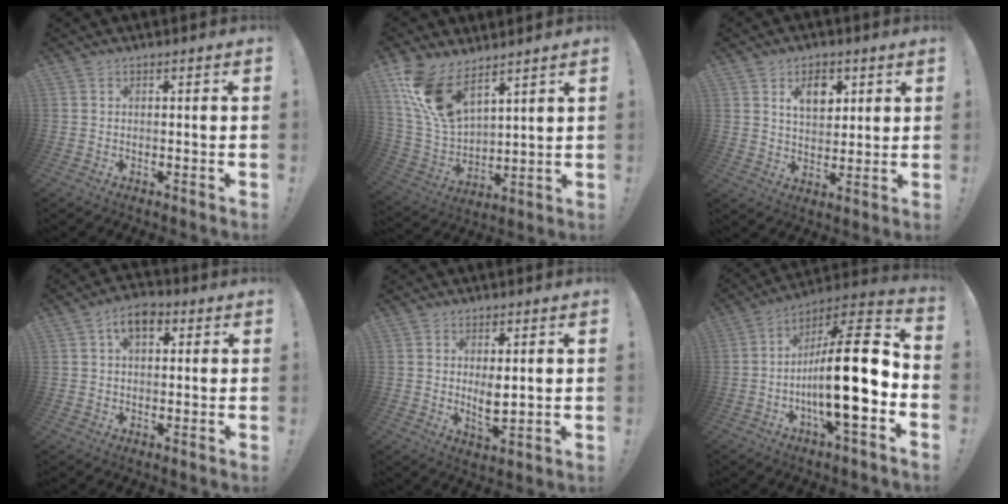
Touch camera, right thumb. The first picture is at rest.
{"total": 15.5, "force": [10.2, 7.6, 8.8], "torque": [-0.185, -0.063, 0.198]}
{"total": 8.9, "force": [4.4, 6.0, 4.8], "torque": [-0.072, -0.015, 0.078]}
{"total": 6.8, "force": [2.6, 4.3, 4.6], "torque": [-0.066, 0.003, 0.044]}
{"total": 5.3, "force": [1.3, 2.3, 4.6], "torque": [-0.066, -0.014, 0.020]}
{"total": 23.8, "force": [-3.5, 6.5, 22.7], "torque": [-0.380, 0.017, -0.058]}